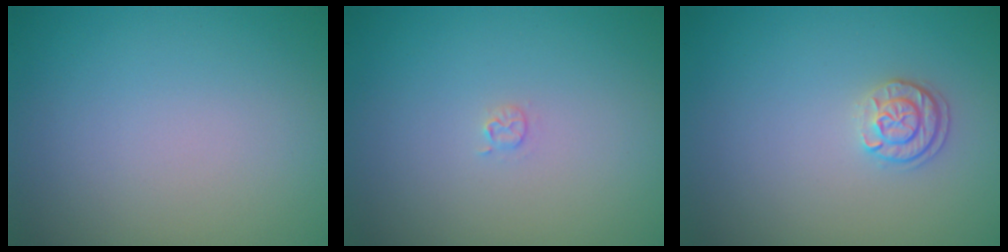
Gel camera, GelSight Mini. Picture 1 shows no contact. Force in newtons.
{"total": 0.7, "press": 0.7, "slide": 0.1}
{"total": 1.7, "press": 1.6, "slide": 0.7}